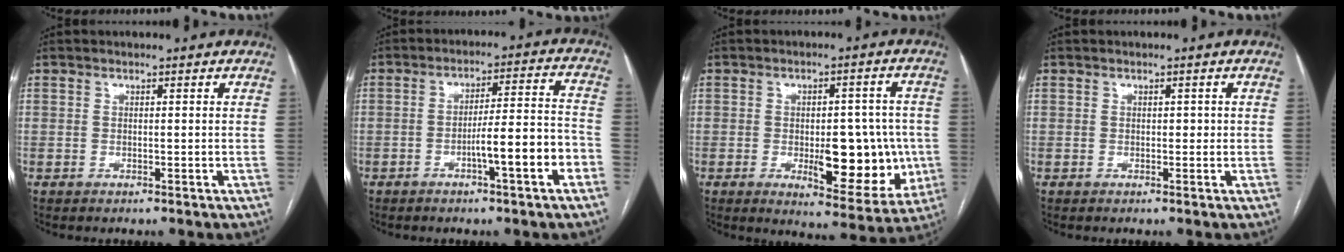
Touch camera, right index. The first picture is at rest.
{"total": 9.3, "force": [-3.9, 0.6, 8.4], "torque": [-0.127, 0.017, -0.057]}
{"total": 12.8, "force": [-2.1, 5.3, 11.4], "torque": [-0.137, 0.004, -0.015]}
{"total": 1.0, "force": [0.0, 0.7, 0.7], "torque": [-0.007, 0.007, 0.001]}